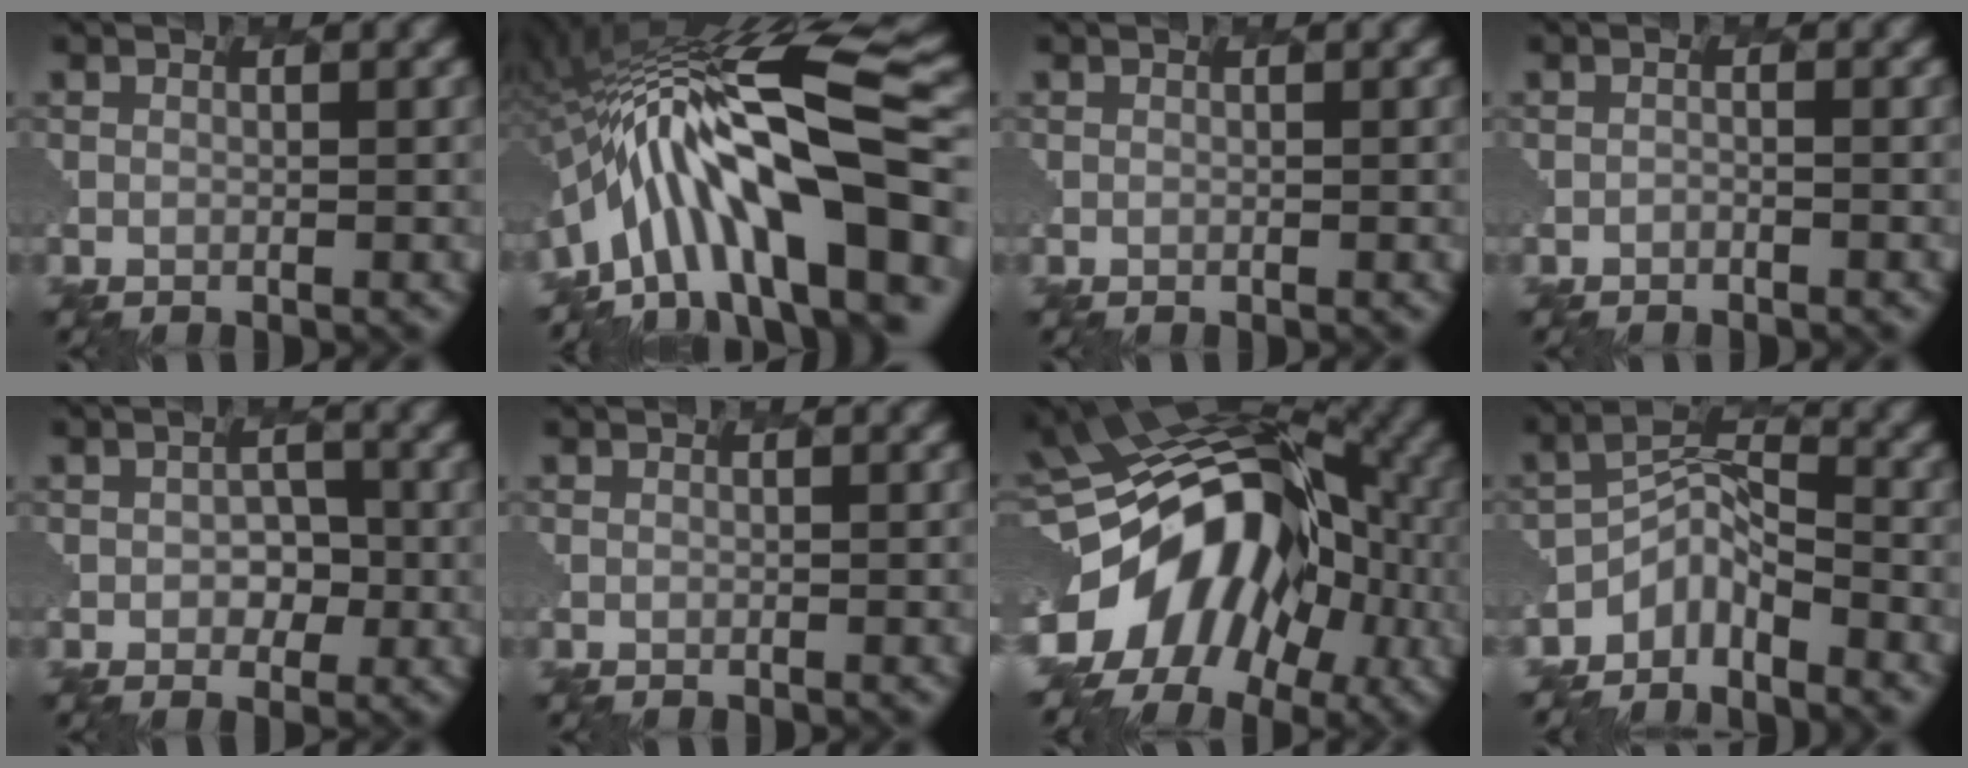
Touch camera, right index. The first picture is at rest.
{"total": 15.2, "force": [-3.8, 6.0, 13.5], "torque": [-0.239, 0.045, -0.077]}
{"total": 0.0}
{"total": 1.4, "force": [-1.2, -0.4, -0.5], "torque": [-0.010, 0.004, -0.020]}
{"total": 1.4, "force": [-0.7, 1.1, 0.3], "torque": [-0.029, -0.005, -0.007]}
{"total": 0.0}
{"total": 16.7, "force": [-5.6, 11.3, 10.9], "torque": [-0.195, -0.003, -0.088]}
{"total": 3.9, "force": [-3.7, 0.9, 0.8], "torque": [-0.036, 0.002, -0.076]}